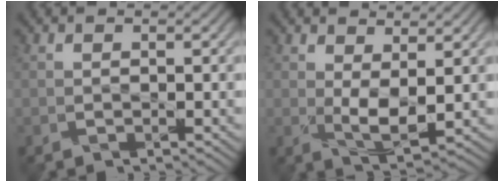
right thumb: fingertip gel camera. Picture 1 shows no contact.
{"total": 4.1, "force": [1.0, 1.9, 3.6], "torque": [-0.084, -0.007, 0.025]}